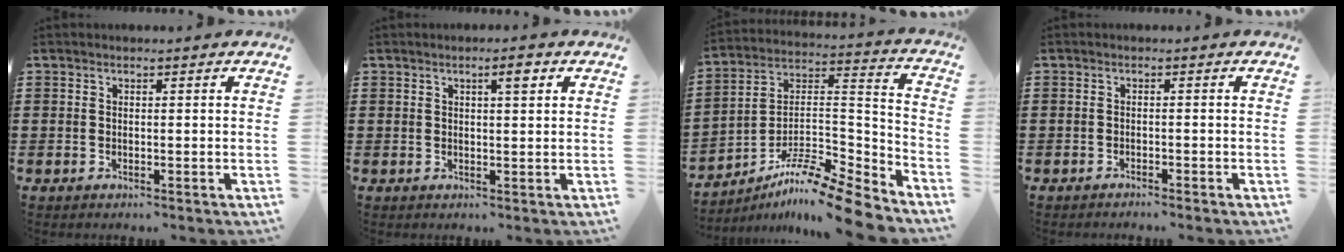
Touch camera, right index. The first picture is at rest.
{"total": 2.7, "force": [1.3, 0.6, 2.4], "torque": [-0.032, 0.000, 0.016]}
{"total": 11.1, "force": [-9.7, 1.0, 5.4], "torque": [-0.088, 0.014, -0.195]}
{"total": 1.1, "force": [-1.1, -0.2, 0.1], "torque": [-0.005, -0.002, -0.023]}